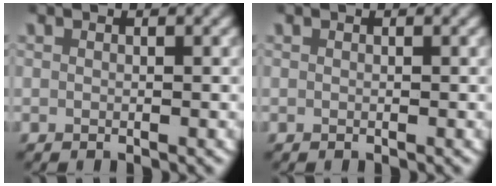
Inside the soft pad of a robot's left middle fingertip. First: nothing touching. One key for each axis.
{"total": 0.0}